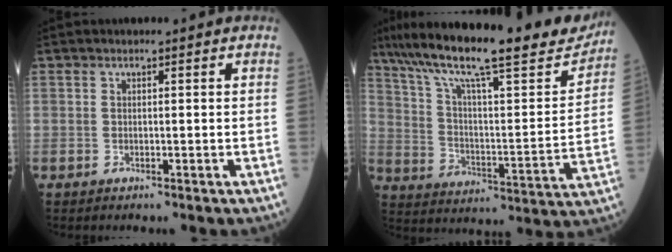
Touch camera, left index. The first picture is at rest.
{"total": 26.8, "force": [21.9, 4.1, 14.9], "torque": [-0.252, -0.006, 0.317]}